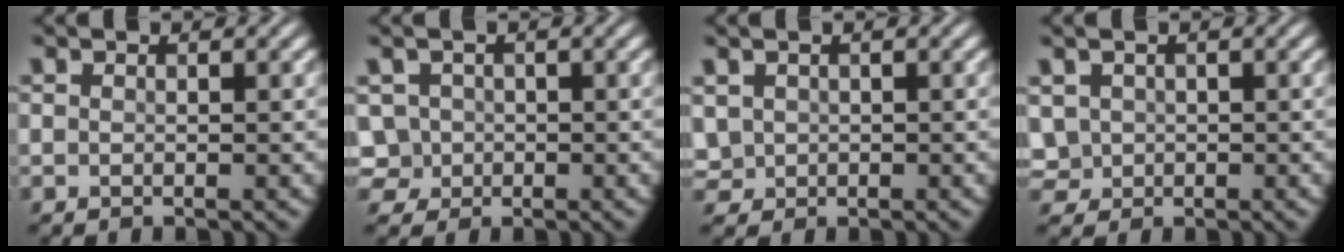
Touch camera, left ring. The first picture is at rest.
{"total": 3.0, "force": [0.0, 2.9, 0.7], "torque": [-0.011, 0.017, 0.011]}
{"total": 1.7, "force": [0.3, 1.6, 0.4], "torque": [-0.015, 0.001, 0.015]}
{"total": 2.1, "force": [0.2, 2.0, 0.6], "torque": [-0.018, 0.004, 0.012]}